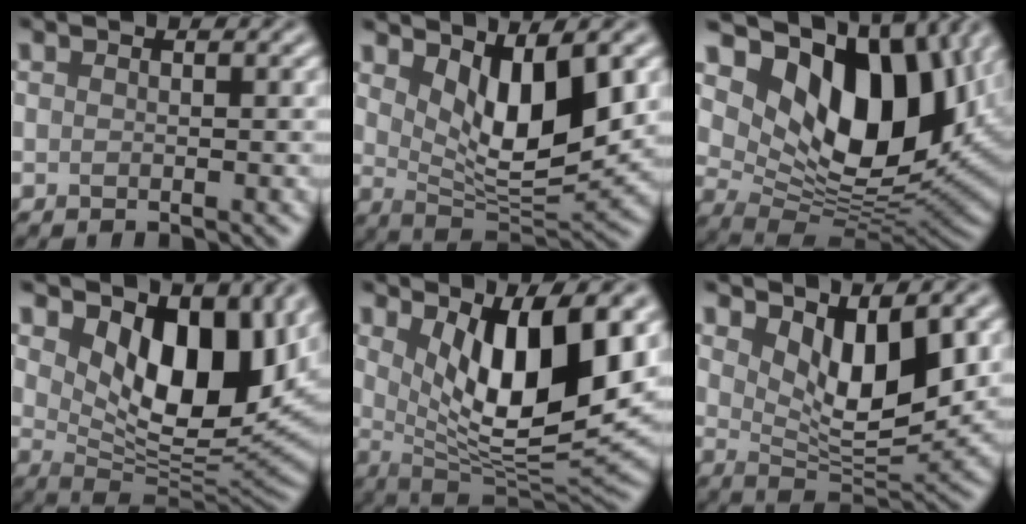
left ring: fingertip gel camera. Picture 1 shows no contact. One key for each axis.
{"total": 7.4, "fx": 2.4, "fy": 3.0, "fz": 6.4, "tx": -0.107, "ty": -0.021, "tz": 0.047}
{"total": 14.9, "fx": 6.0, "fy": 8.5, "fz": 10.6, "tx": -0.157, "ty": -0.006, "tz": 0.108}
{"total": 9.9, "fx": 3.5, "fy": 5.1, "fz": 7.7, "tx": -0.122, "ty": -0.024, "tz": 0.059}
{"total": 10.7, "fx": 3.0, "fy": 3.5, "fz": 9.7, "tx": -0.153, "ty": -0.019, "tz": 0.055}
{"total": 6.7, "fx": 2.5, "fy": 2.9, "fz": 5.5, "tx": -0.093, "ty": -0.020, "tz": 0.048}